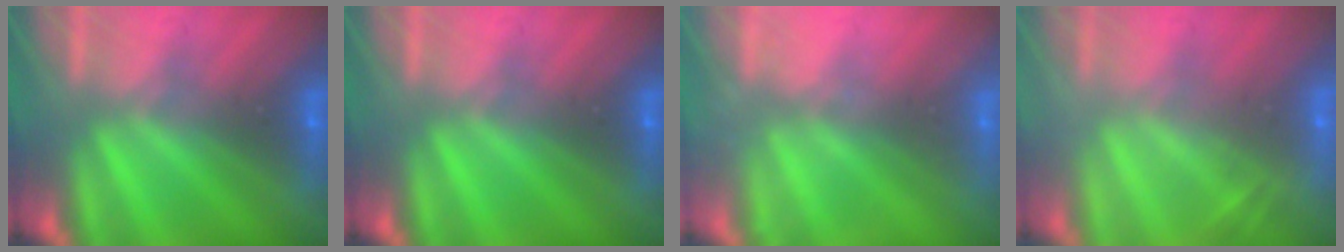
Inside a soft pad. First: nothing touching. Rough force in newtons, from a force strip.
{"total": 0.0}
{"total": 2.3}
{"total": 2.0}